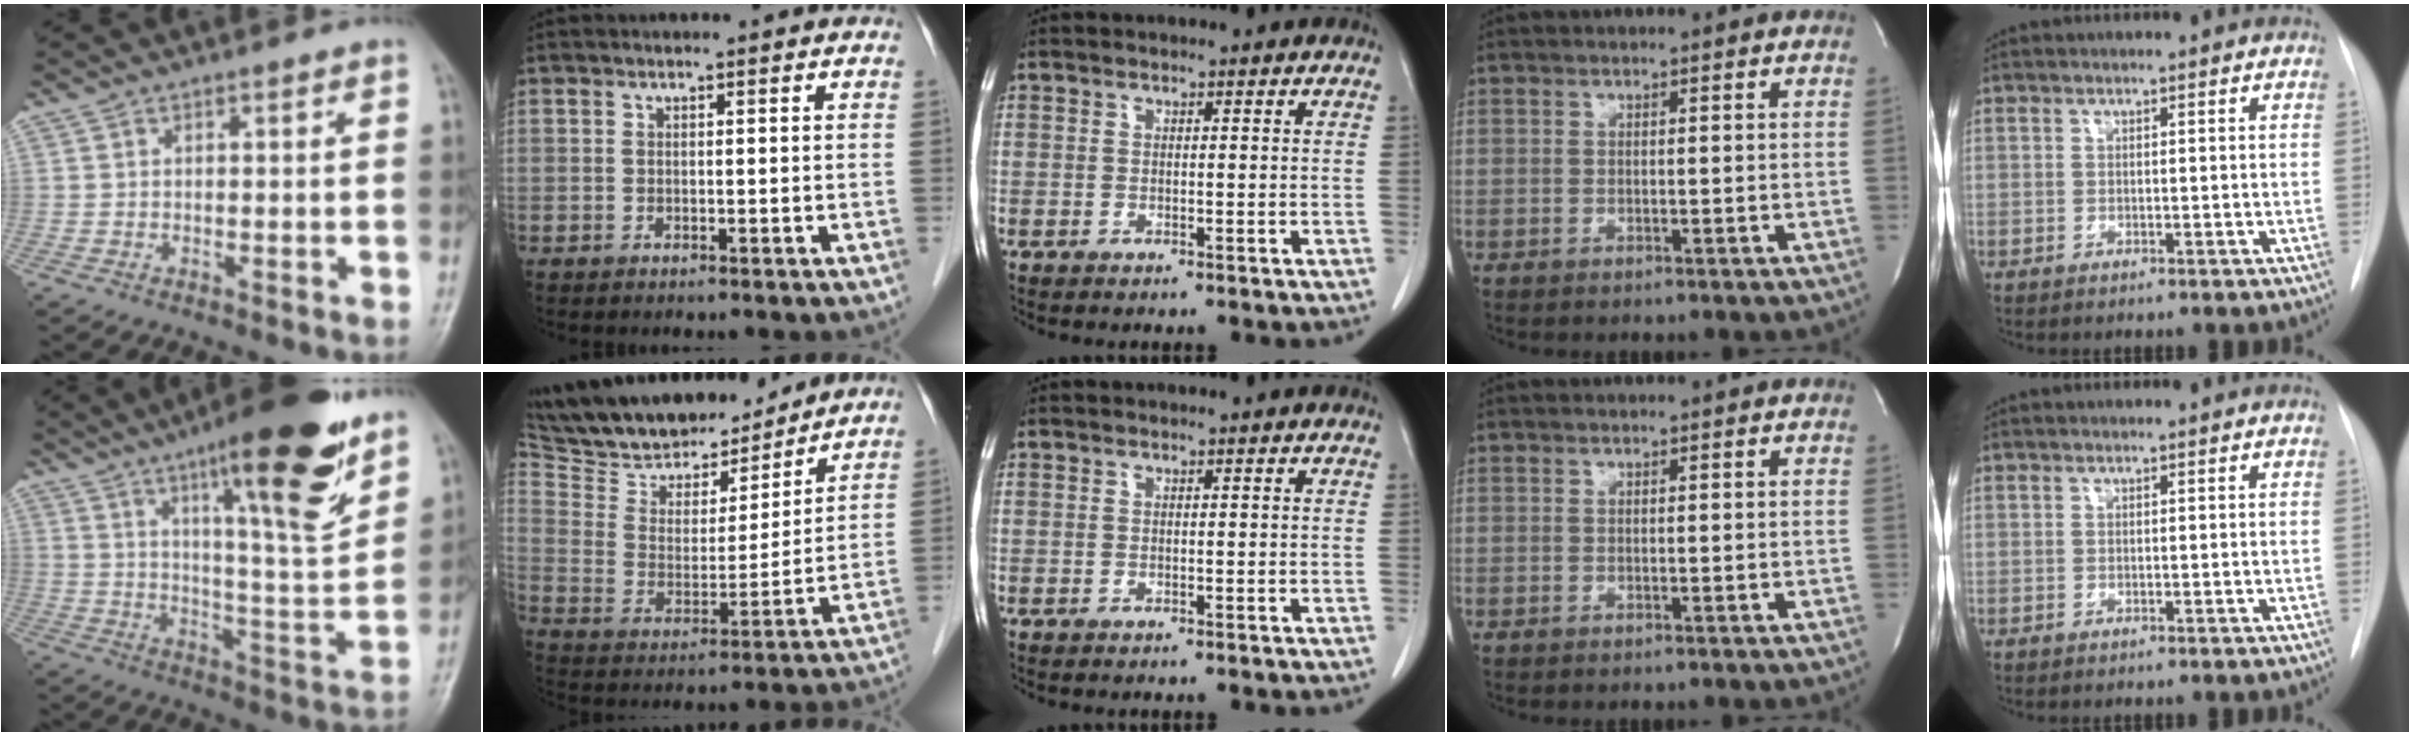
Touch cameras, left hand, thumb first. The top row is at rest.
{"thumb": {"total": 20.2, "force": [12.3, 3.8, 15.6], "torque": [-0.201, -0.066, 0.189]}, "index": {"total": 18.8, "force": [16.2, 5.8, 7.6], "torque": [-0.137, 0.009, 0.278]}}